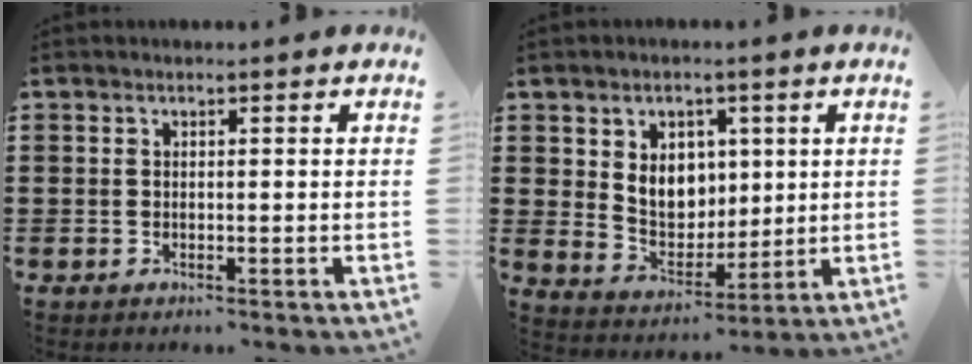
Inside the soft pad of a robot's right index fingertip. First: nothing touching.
{"total": 6.8, "force": [1.8, 5.6, 3.5], "torque": [-0.064, 0.007, 0.030]}